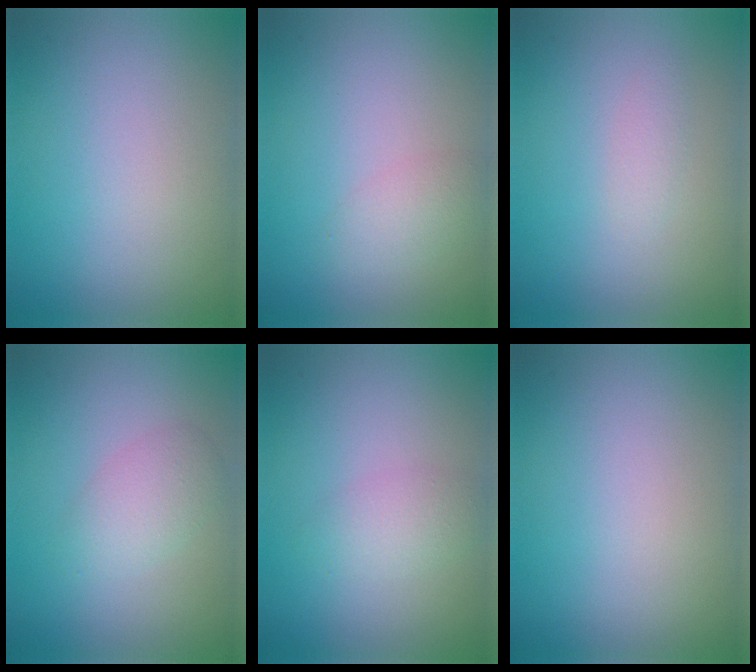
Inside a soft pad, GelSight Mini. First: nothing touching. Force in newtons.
{"total": 1.6, "press": 1.6, "slide": 0.1}
{"total": 0.9, "press": 0.9, "slide": 0.1}
{"total": 2.4, "press": 2.4, "slide": 0.1}
{"total": 2.0, "press": 2.0, "slide": 0.1}
{"total": 0.0}